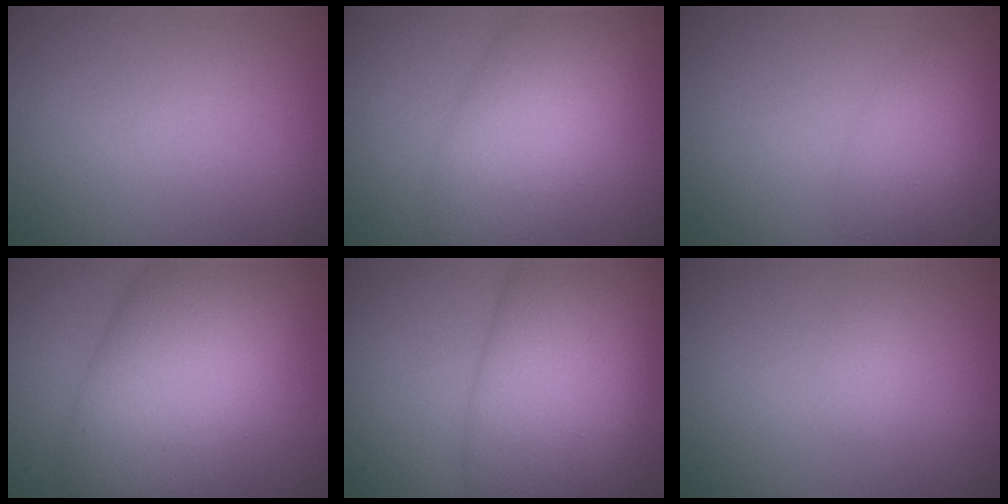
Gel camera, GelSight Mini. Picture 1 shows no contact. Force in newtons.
{"total": 6.9, "press": 6.9, "slide": 0.1}
{"total": 2.7, "press": 2.7, "slide": 0.1}
{"total": 11.6, "press": 11.6, "slide": 0.4}
{"total": 10.6, "press": 10.6, "slide": 0.4}
{"total": 0.7, "press": 0.7, "slide": 0.0}